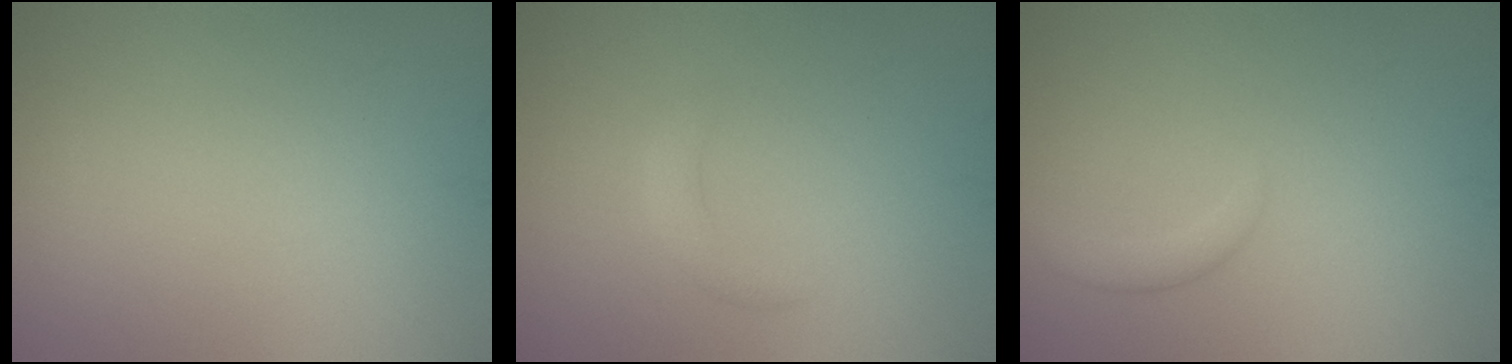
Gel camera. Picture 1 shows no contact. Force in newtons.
{"total": 1.6, "press": 1.6, "slide": 0.1}
{"total": 1.6, "press": 1.6, "slide": 0.0}